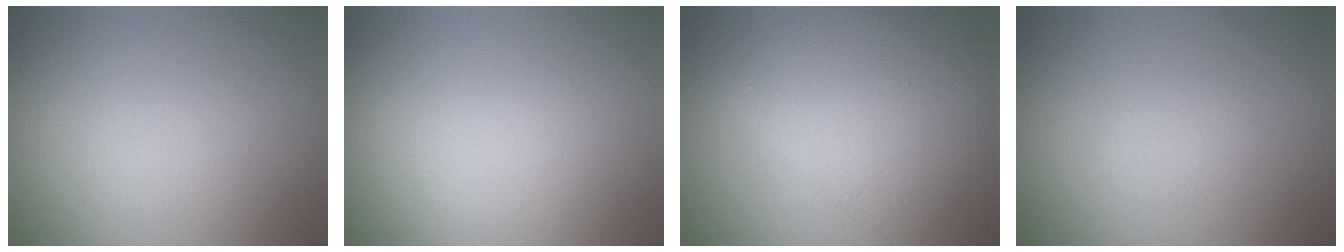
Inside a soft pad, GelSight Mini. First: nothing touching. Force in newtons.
{"total": 0.0}
{"total": 8.9, "press": 8.9, "slide": 0.2}
{"total": 0.7, "press": 0.7, "slide": 0.0}